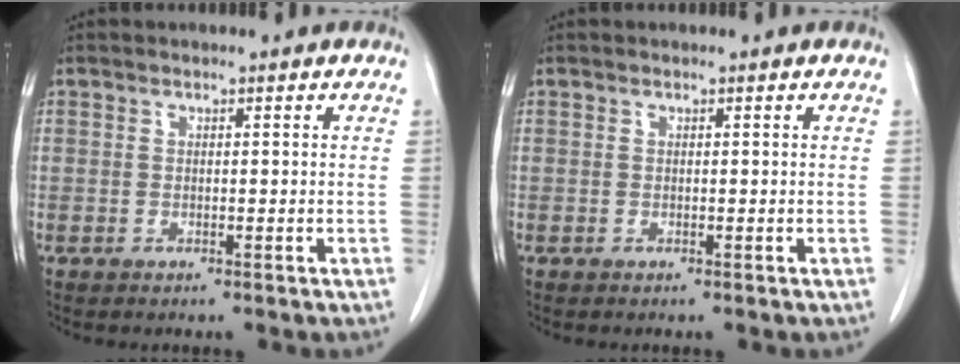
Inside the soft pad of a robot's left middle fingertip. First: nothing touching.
{"total": 0.0}